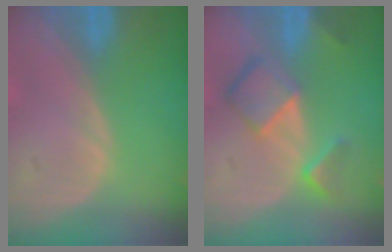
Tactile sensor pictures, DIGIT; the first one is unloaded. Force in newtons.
{"total": 7.3, "press": 6.3, "slide": 3.7}